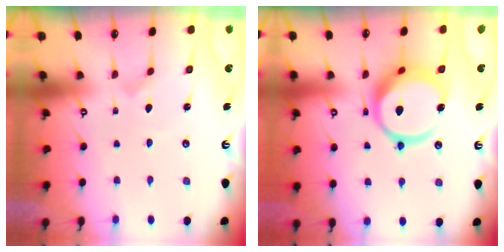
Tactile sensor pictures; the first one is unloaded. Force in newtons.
{"total": 14.5, "press": 14.4, "slide": 1.8}